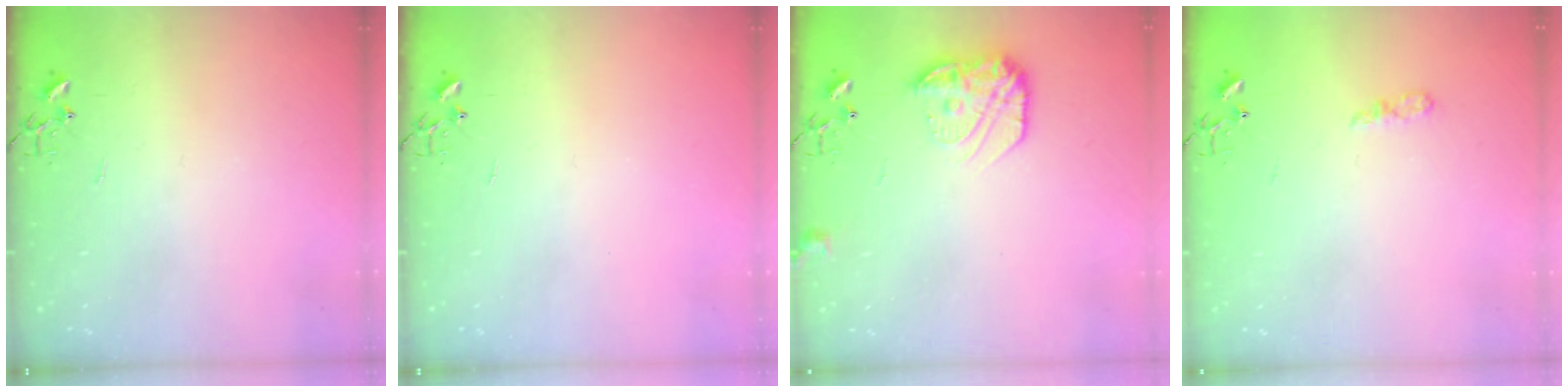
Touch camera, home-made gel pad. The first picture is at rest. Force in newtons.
{"total": 0.0}
{"total": 13.9, "press": 13.9, "slide": 1.0}
{"total": 5.0, "press": 5.0, "slide": 0.5}